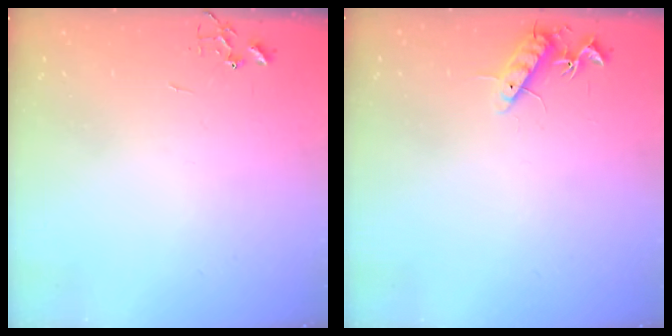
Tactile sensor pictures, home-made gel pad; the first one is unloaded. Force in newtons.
{"total": 10.1, "press": 10.0, "slide": 0.8}